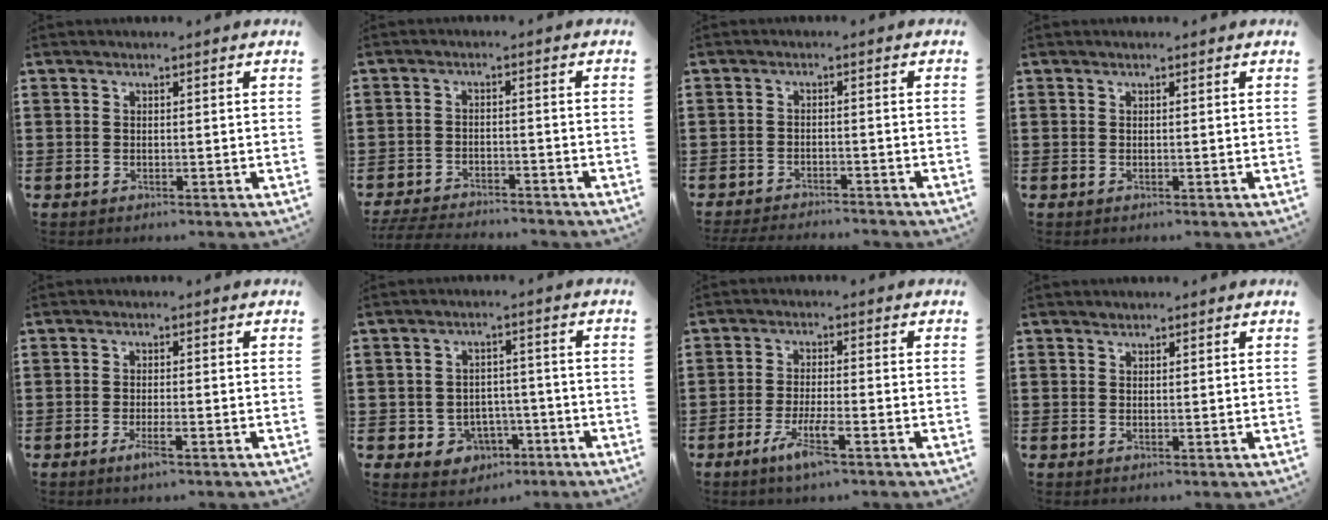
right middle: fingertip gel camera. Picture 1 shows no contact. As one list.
[{"total": 4.2, "force": [-4.1, 0.3, 0.8], "torque": [-0.027, -0.003, -0.088]}, {"total": 2.7, "force": [-2.7, 0.1, 0.3], "torque": [-0.008, 0.000, -0.056]}, {"total": 0.0}, {"total": 2.4, "force": [-1.2, 0.2, 2.1], "torque": [-0.042, -0.005, -0.024]}, {"total": 4.0, "force": [-2.1, 3.1, 1.2], "torque": [-0.032, 0.009, -0.043]}, {"total": 5.1, "force": [-2.9, 0.5, 4.2], "torque": [-0.087, -0.009, -0.054]}, {"total": 0.5, "force": [0.5, 0.3, -0.1], "torque": [0.002, 0.000, 0.009]}]